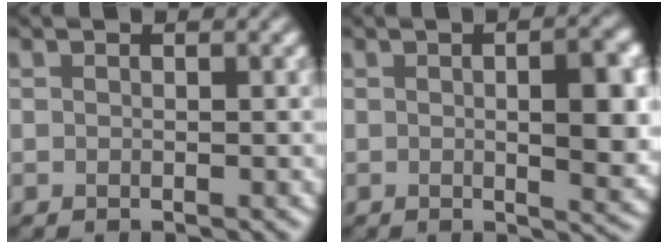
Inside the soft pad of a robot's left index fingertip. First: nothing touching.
{"total": 6.3, "force": [0.4, 1.9, 6.0], "torque": [-0.074, -0.002, 0.009]}